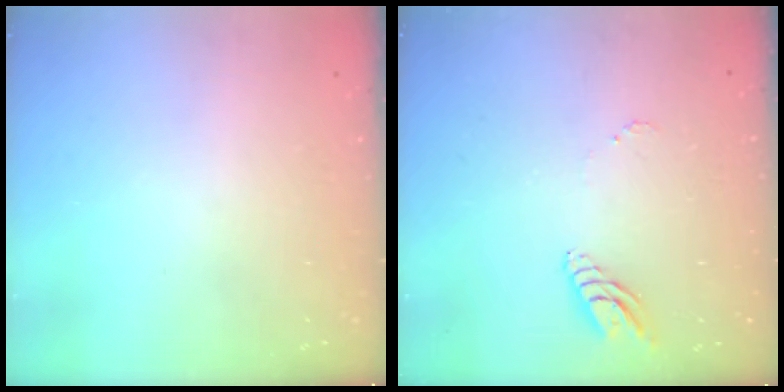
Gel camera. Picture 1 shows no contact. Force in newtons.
{"total": 8.7, "press": 8.6, "slide": 1.1}